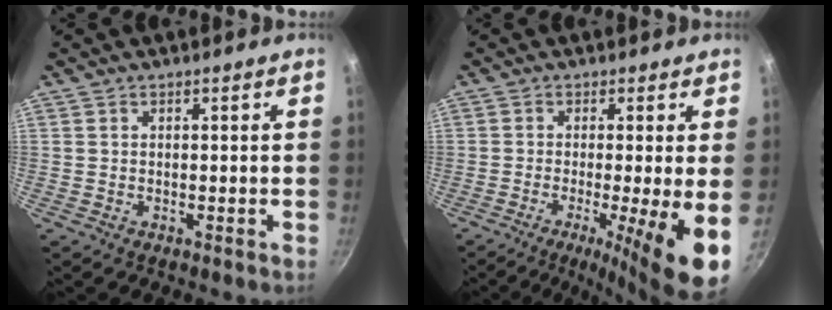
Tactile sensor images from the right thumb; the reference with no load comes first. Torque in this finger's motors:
{"motor_torque": [-0.03, 0.71, 0.16, -0.10, 0.09]}